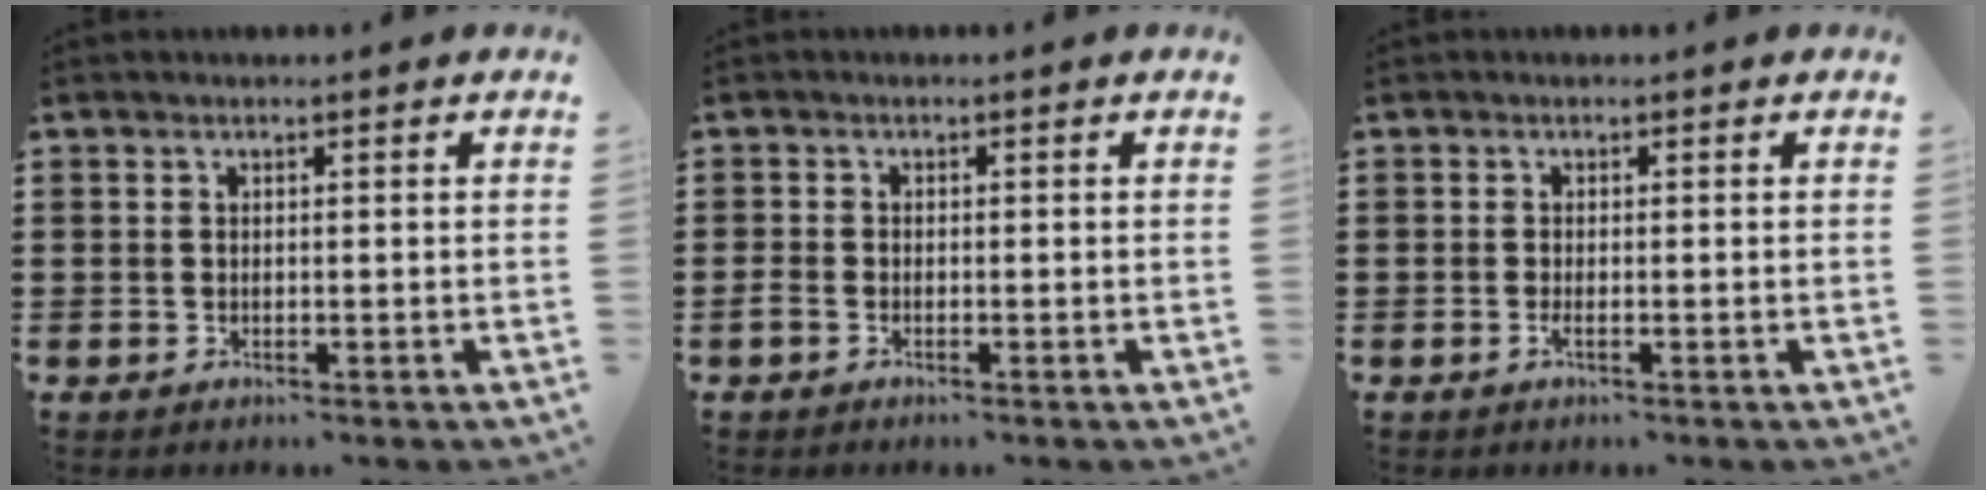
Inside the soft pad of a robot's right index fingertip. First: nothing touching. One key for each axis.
{"total": 0.9, "fx": -0.7, "fy": 0.3, "fz": 0.4, "tx": -0.009, "ty": -0.002, "tz": -0.014}
{"total": 1.0, "fx": -0.5, "fy": -0.2, "fz": 0.8, "tx": -0.023, "ty": -0.009, "tz": -0.010}